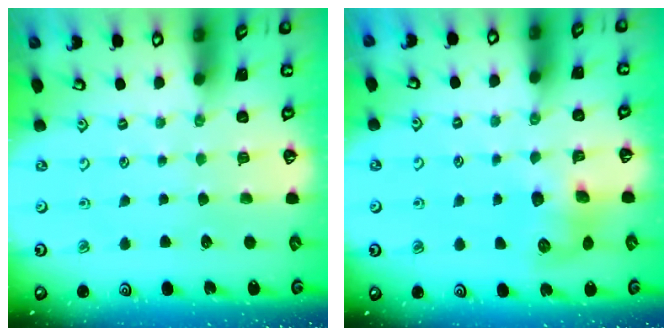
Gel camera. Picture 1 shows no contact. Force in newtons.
{"total": 8.3, "press": 8.3, "slide": 0.4}